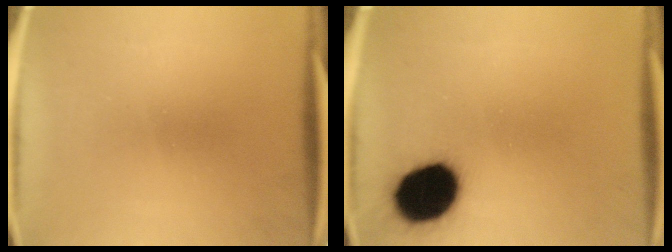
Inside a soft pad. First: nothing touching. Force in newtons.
{"total": 16.6}